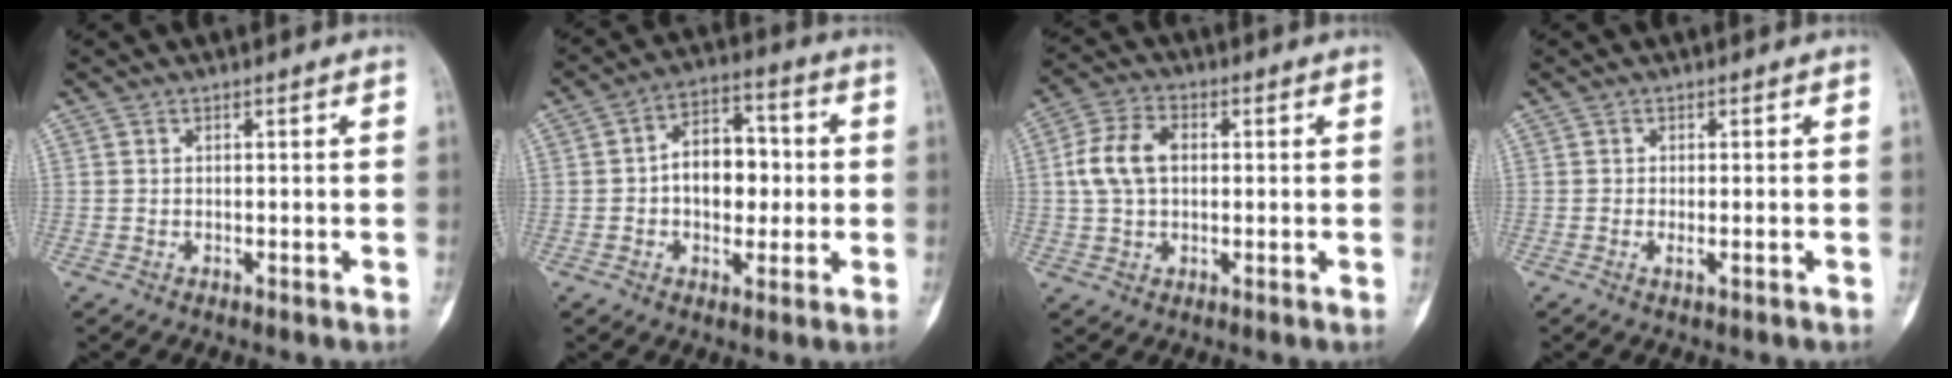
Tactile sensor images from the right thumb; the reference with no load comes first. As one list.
[{"total": 11.1, "force": [-0.2, 7.5, 8.2], "torque": [-0.085, 0.026, -0.009]}, {"total": 8.7, "force": [1.0, 5.8, 6.5], "torque": [-0.128, 0.018, 0.017]}, {"total": 1.2, "force": [-0.4, 0.3, 1.1], "torque": [-0.022, -0.003, -0.005]}]